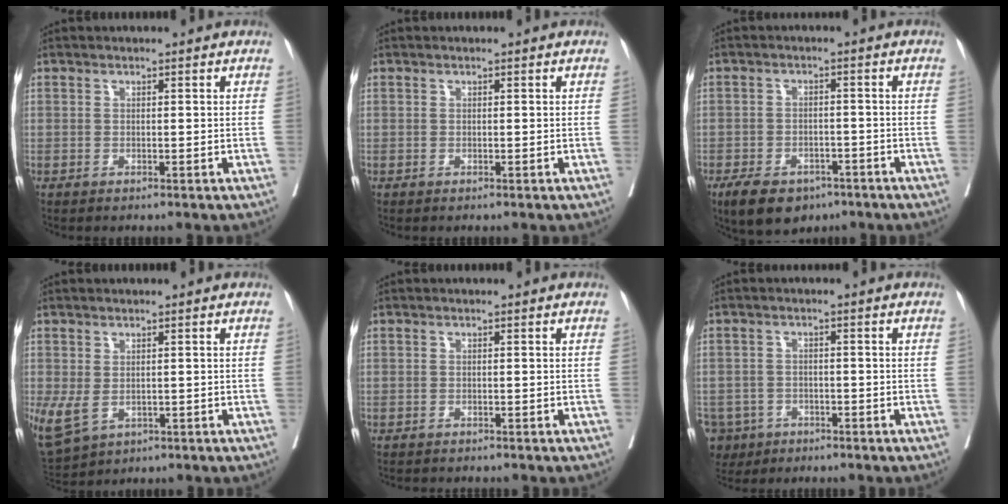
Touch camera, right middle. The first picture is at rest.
{"total": 0.0}
{"total": 8.7, "force": [-5.9, 4.8, 4.2], "torque": [-0.070, -0.001, -0.091]}
{"total": 7.1, "force": [-1.7, 4.8, 5.0], "torque": [-0.124, -0.014, -0.016]}
{"total": 2.7, "force": [-2.6, 0.5, 0.8], "torque": [-0.014, -0.007, -0.035]}
{"total": 7.5, "force": [-4.6, 5.7, 1.3], "torque": [-0.042, 0.000, -0.076]}